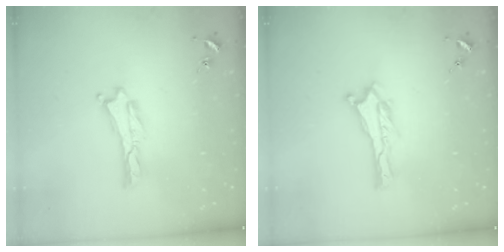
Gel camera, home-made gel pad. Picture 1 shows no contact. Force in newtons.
{"total": 0.0}